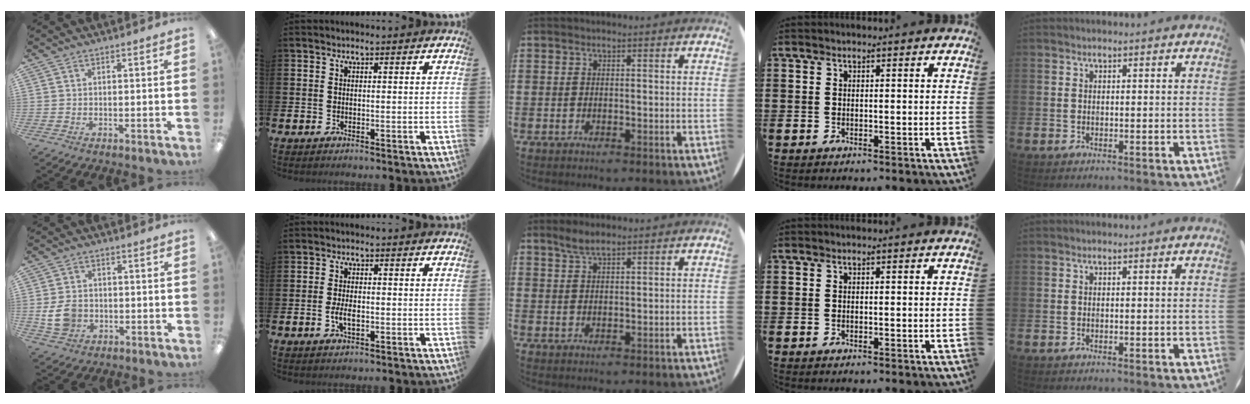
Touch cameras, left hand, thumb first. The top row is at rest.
{"thumb": {"total": 7.2, "force": [-1.4, 5.9, 4.0], "torque": [-0.072, 0.006, -0.024]}, "index": {"total": 2.5, "force": [-0.6, 1.1, 2.1], "torque": [-0.032, -0.002, -0.012]}, "middle": {"total": 2.6, "force": [2.1, 0.6, 1.4], "torque": [-0.023, 0.000, 0.035]}}